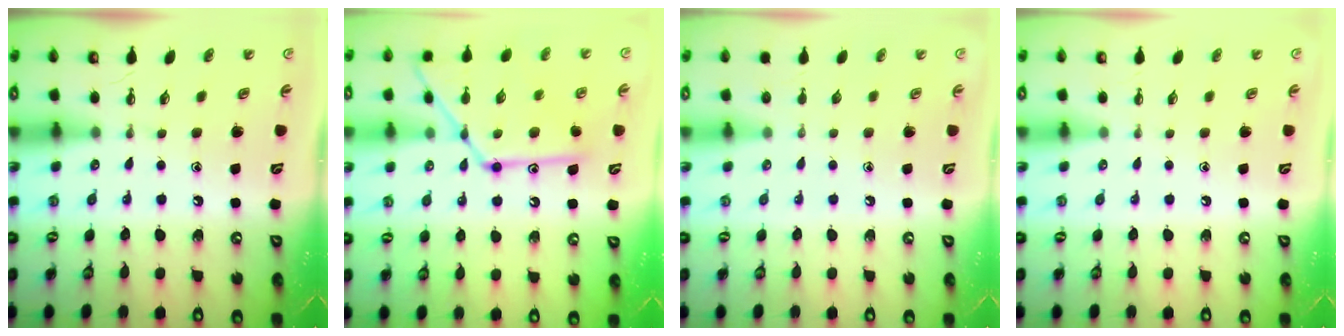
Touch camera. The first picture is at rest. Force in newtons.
{"total": 17.0, "press": 16.9, "slide": 1.2}
{"total": 0.0}
{"total": 0.0}